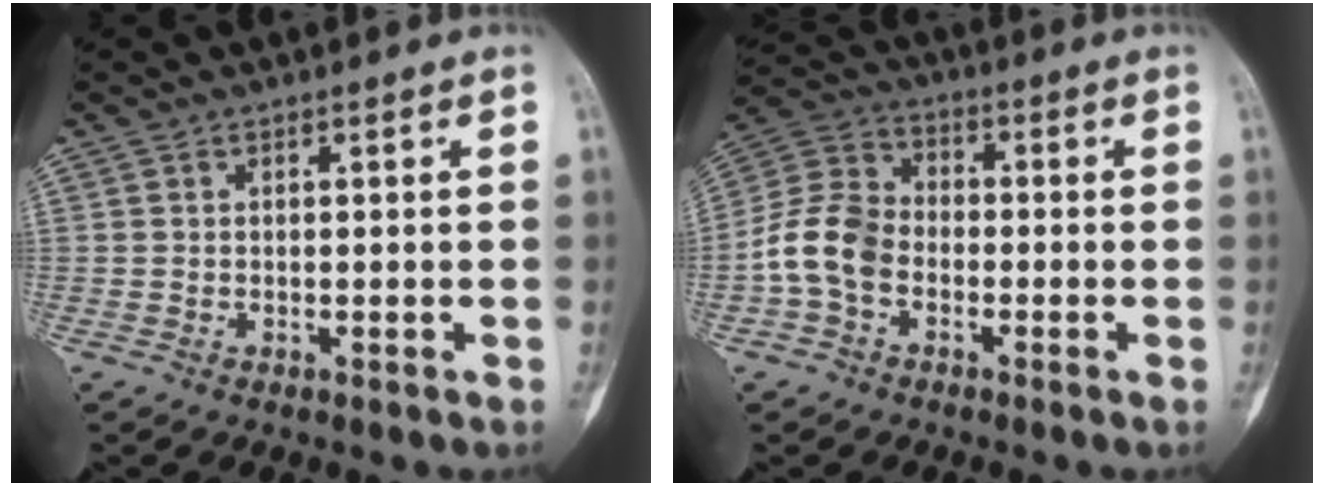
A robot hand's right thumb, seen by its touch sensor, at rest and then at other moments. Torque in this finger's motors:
{"motor_torque": [0.45, 0.39, 0.62, -0.62, 0.06]}